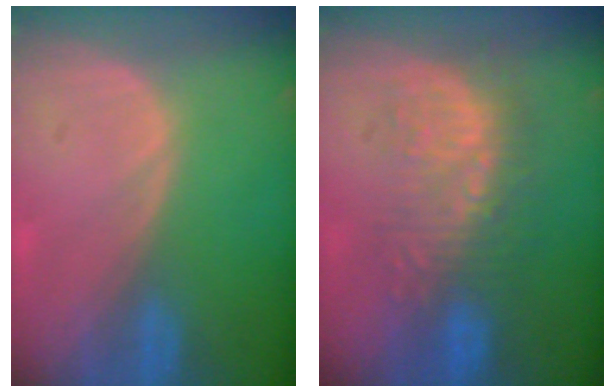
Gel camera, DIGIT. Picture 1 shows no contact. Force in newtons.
{"total": 8.8, "press": 8.6, "slide": 2.0}